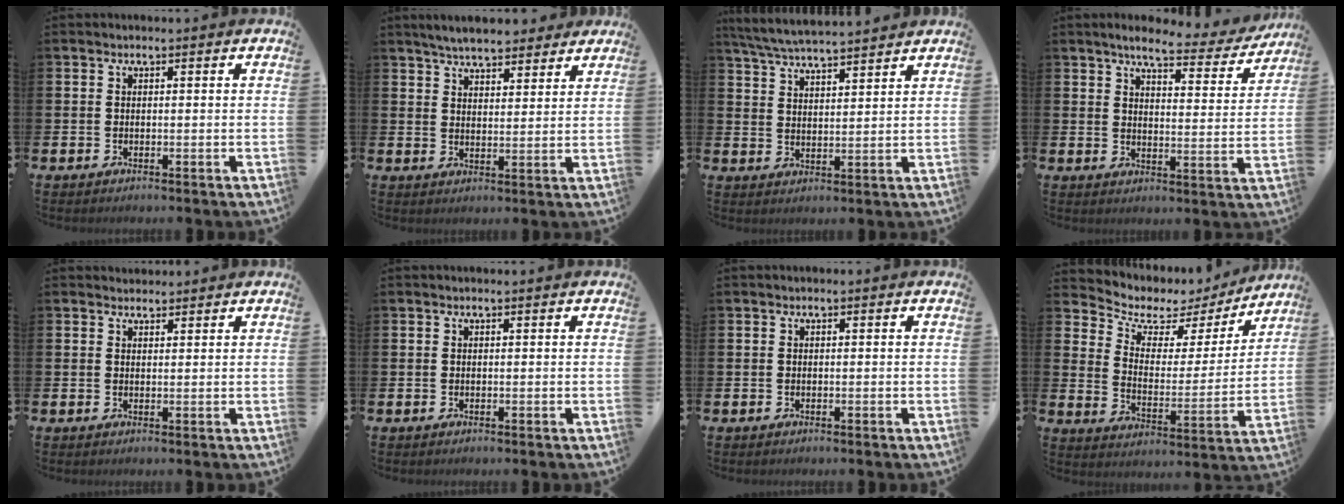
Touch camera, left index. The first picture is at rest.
{"total": 5.7, "force": [5.4, 1.2, 1.2], "torque": [-0.038, -0.018, 0.099]}
{"total": 5.5, "force": [5.4, 0.0, 1.1], "torque": [-0.047, -0.027, 0.098]}
{"total": 5.8, "force": [5.2, 1.1, 2.4], "torque": [-0.050, -0.031, 0.083]}
{"total": 1.7, "force": [1.7, 0.5, -0.2], "torque": [0.006, -0.005, 0.030]}
{"total": 0.0}
{"total": 0.0}
{"total": 6.0, "force": [4.9, 3.1, 1.5], "torque": [-0.063, -0.036, 0.078]}